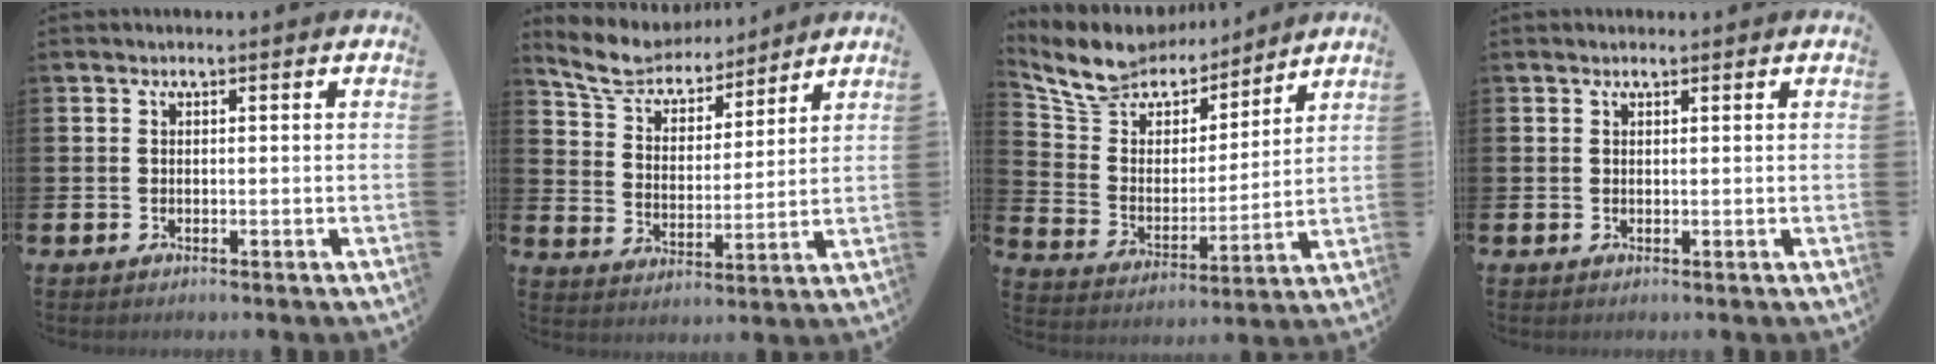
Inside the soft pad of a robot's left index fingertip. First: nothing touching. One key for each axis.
{"total": 7.8, "fx": 7.4, "fy": 2.1, "fz": 1.5, "tx": -0.069, "ty": -0.047, "tz": 0.132}
{"total": 9.6, "fx": 8.8, "fy": 3.7, "fz": 1.1, "tx": -0.078, "ty": -0.062, "tz": 0.161}
{"total": 0.9, "fx": 0.9, "fy": 0.3, "fz": 0.2, "tx": 0.010, "ty": -0.003, "tz": 0.013}